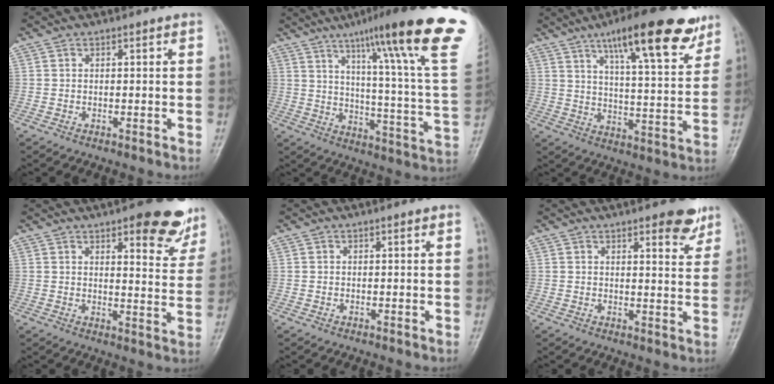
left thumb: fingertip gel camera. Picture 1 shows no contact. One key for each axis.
{"total": 27.6, "fx": 16.7, "fy": 1.9, "fz": 21.9, "tx": -0.283, "ty": -0.067, "tz": 0.230}
{"total": 18.9, "fx": 11.9, "fy": 4.7, "fz": 14.0, "tx": -0.177, "ty": -0.045, "tz": 0.180}
{"total": 12.5, "fx": 8.4, "fy": 4.4, "fz": 8.2, "tx": -0.058, "ty": -0.047, "tz": 0.099}
{"total": 0.0}
{"total": 6.3, "fx": 4.2, "fy": 2.2, "fz": 4.2, "tx": -0.032, "ty": -0.022, "tz": 0.049}